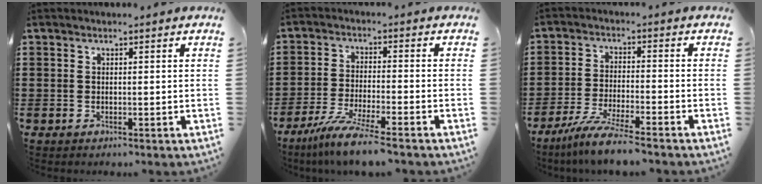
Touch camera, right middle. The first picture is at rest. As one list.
[{"total": 7.0, "force": [-5.8, -0.2, 3.9], "torque": [-0.085, -0.020, -0.111]}, {"total": 6.5, "force": [-5.6, -0.3, 3.3], "torque": [-0.078, -0.019, -0.109]}]